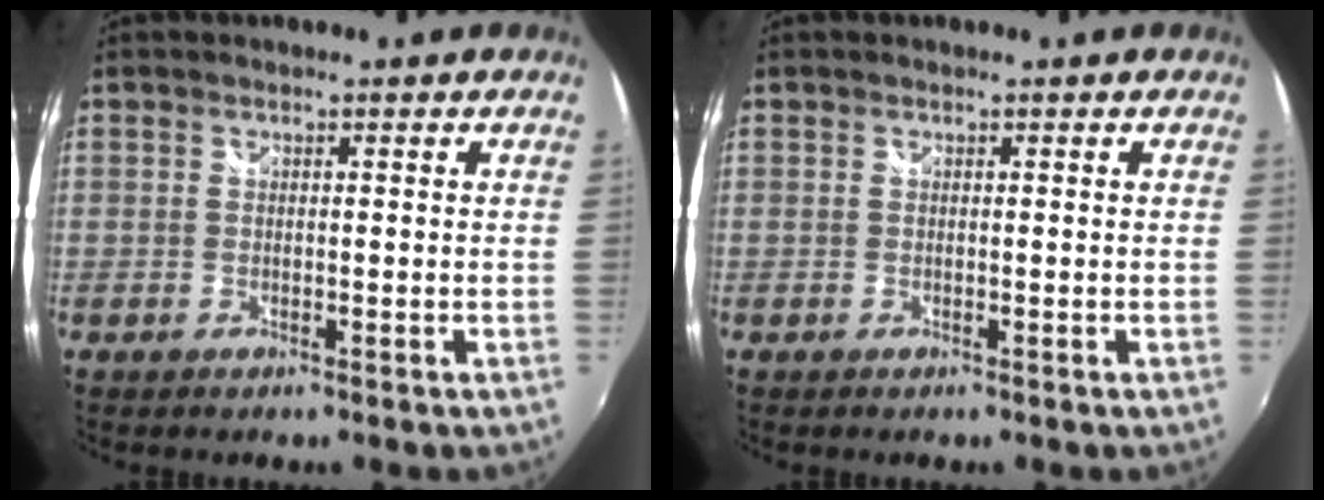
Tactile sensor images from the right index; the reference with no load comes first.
{"total": 0.0}